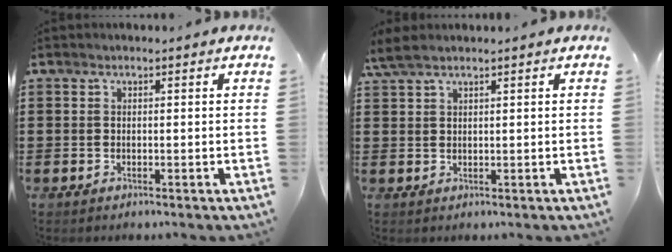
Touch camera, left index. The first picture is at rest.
{"total": 2.5, "force": [1.8, 0.5, 1.7], "torque": [-0.037, 0.001, 0.034]}